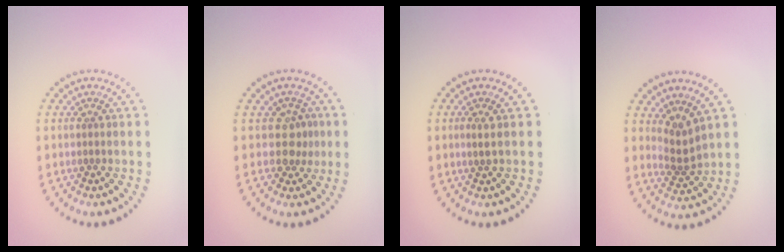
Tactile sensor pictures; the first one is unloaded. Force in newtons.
{"total": 1.9, "press": 1.5, "slide": 1.2}
{"total": 1.0, "press": 0.8, "slide": 0.6}
{"total": 2.2, "press": 1.5, "slide": 1.6}